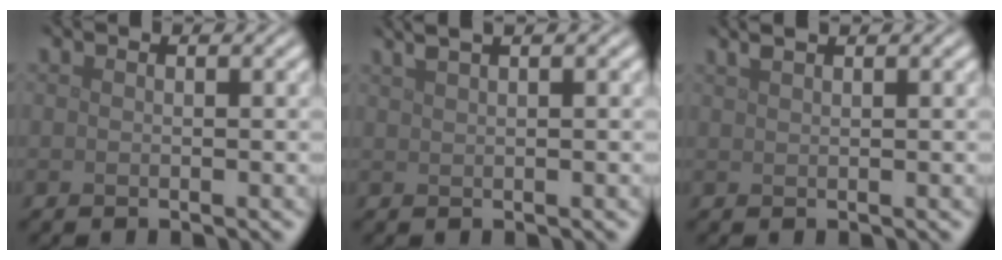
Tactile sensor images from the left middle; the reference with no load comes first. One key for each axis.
{"total": 3.6, "fx": 2.4, "fy": 1.3, "fz": 2.3, "tx": -0.021, "ty": 0.021, "tz": 0.018}
{"total": 1.8, "fx": 1.3, "fy": 0.6, "fz": 1.1, "tx": -0.011, "ty": 0.006, "tz": 0.013}